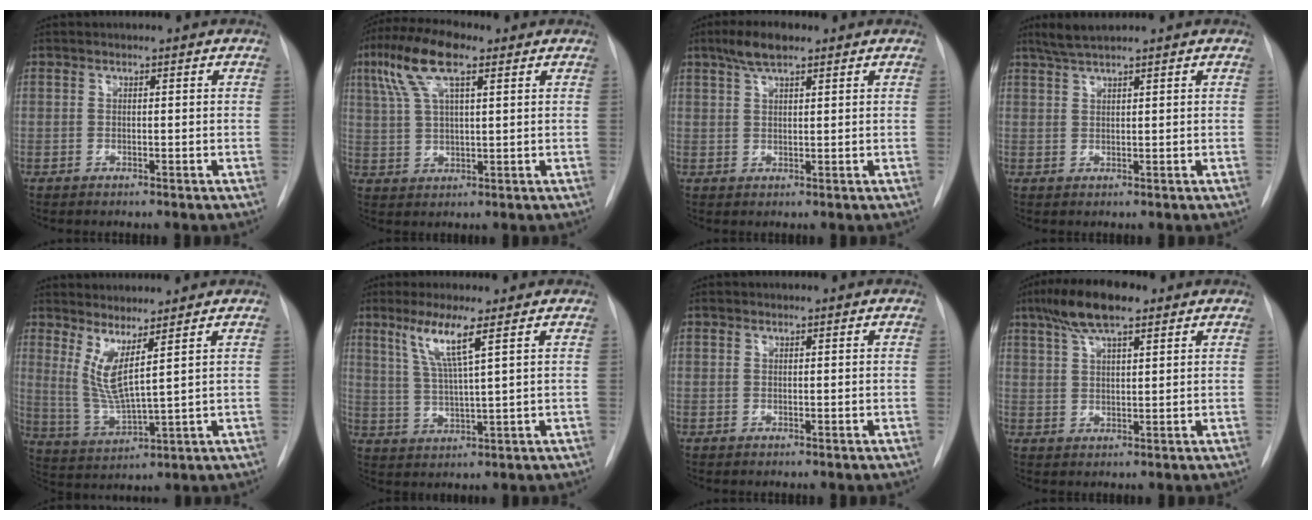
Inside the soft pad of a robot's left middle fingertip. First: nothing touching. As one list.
[{"total": 9.9, "force": [5.0, 2.6, 8.2], "torque": [-0.176, 0.027, 0.095]}, {"total": 4.6, "force": [3.2, 1.2, 3.1], "torque": [-0.068, 0.011, 0.059]}, {"total": 3.2, "force": [2.7, -0.3, 1.6], "torque": [-0.040, 0.007, 0.056]}, {"total": 6.2, "force": [3.0, -0.3, 5.4], "torque": [-0.114, -0.028, 0.066]}, {"total": 6.6, "force": [3.4, -0.8, 5.6], "torque": [-0.110, -0.008, 0.068]}, {"total": 0.0}, {"total": 8.7, "force": [5.8, 2.0, 6.2], "torque": [-0.122, 0.019, 0.103]}]